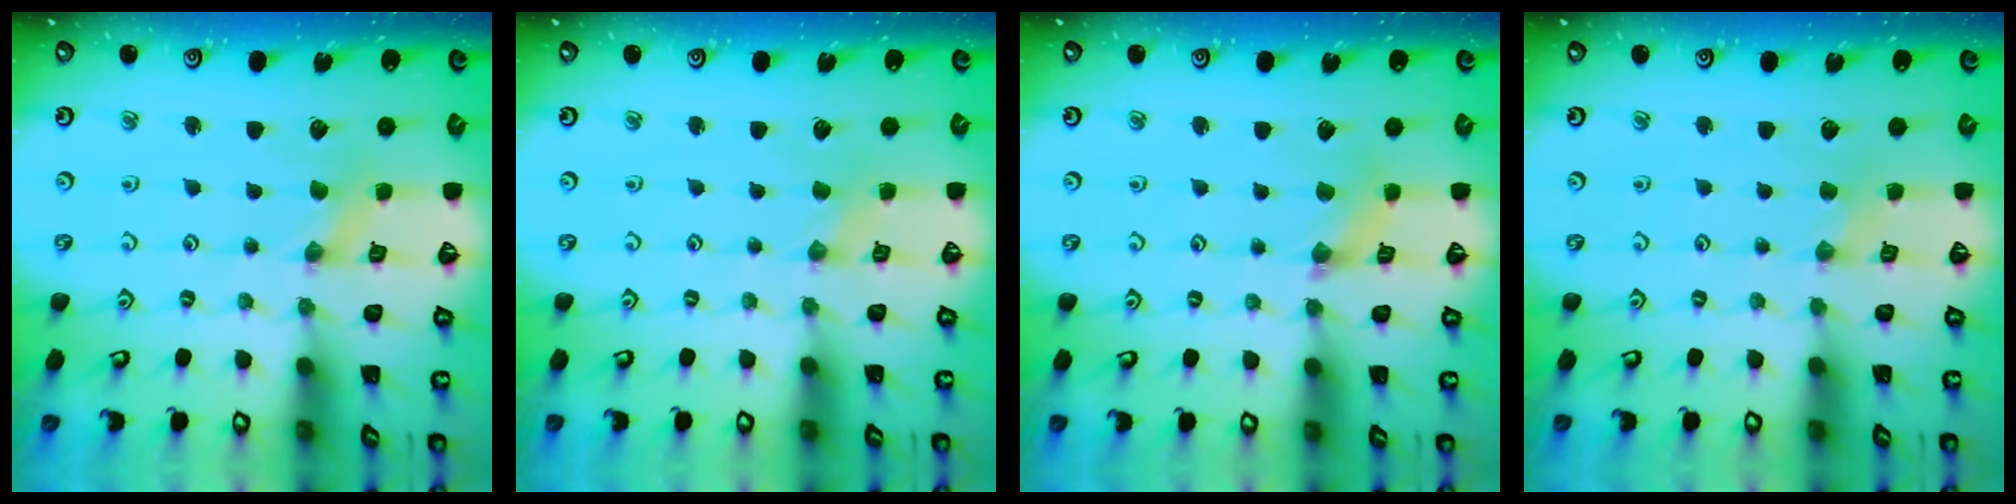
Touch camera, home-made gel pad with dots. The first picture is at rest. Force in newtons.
{"total": 0.0}
{"total": 2.4, "press": 2.4, "slide": 0.4}
{"total": 1.2, "press": 1.2, "slide": 0.3}